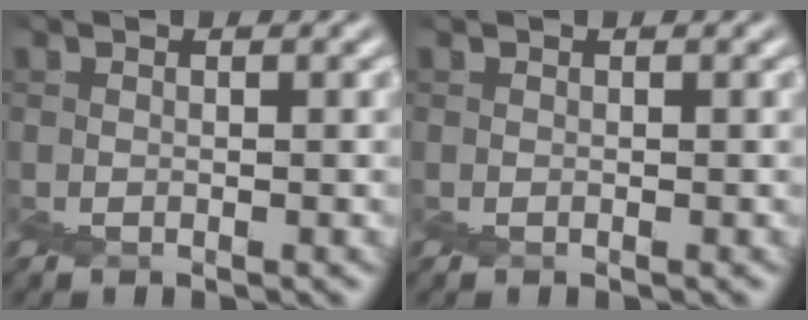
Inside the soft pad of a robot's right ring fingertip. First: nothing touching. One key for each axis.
{"total": 0.0}